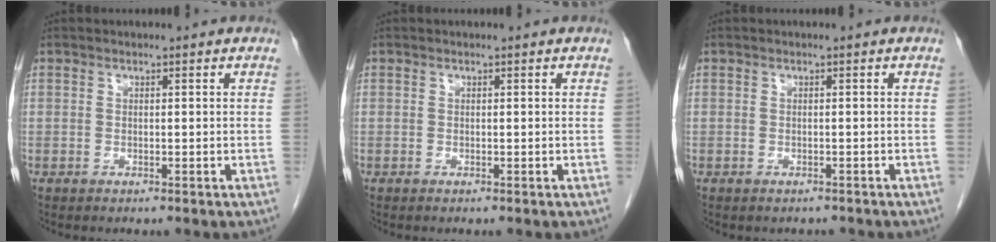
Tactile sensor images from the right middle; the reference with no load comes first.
{"total": 0.0}
{"total": 1.1, "force": [-0.9, 0.5, 0.0], "torque": [-0.006, -0.001, -0.013]}